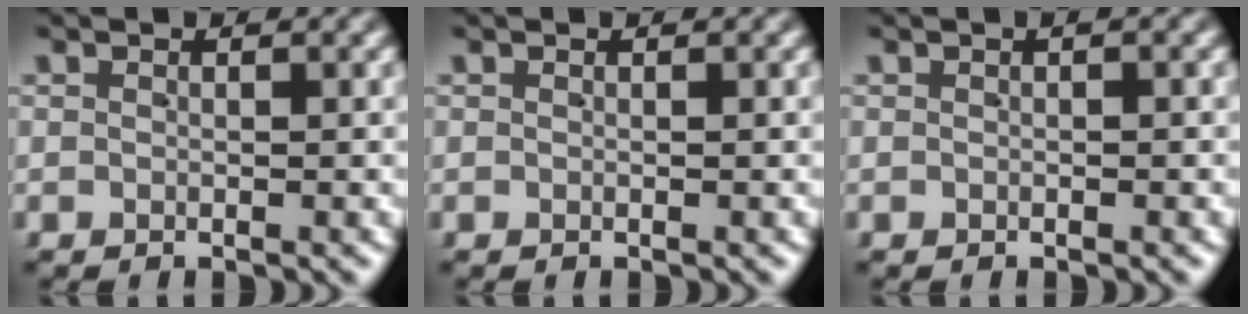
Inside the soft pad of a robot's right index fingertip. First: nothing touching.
{"total": 0.0}
{"total": 0.0}